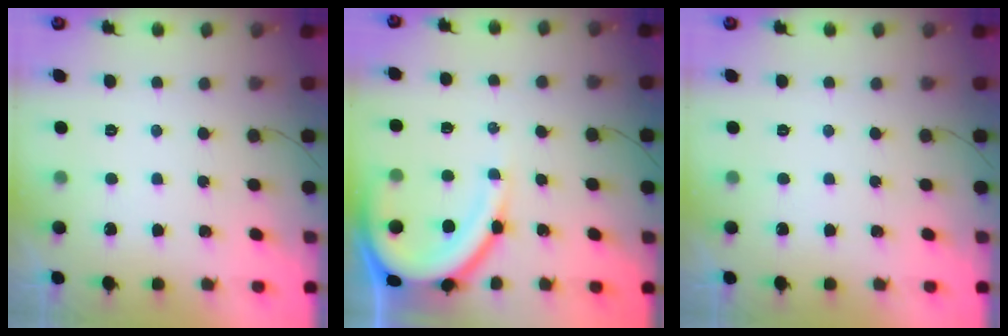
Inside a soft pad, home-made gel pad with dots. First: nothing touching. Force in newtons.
{"total": 12.4, "press": 12.3, "slide": 1.1}
{"total": 0.0}